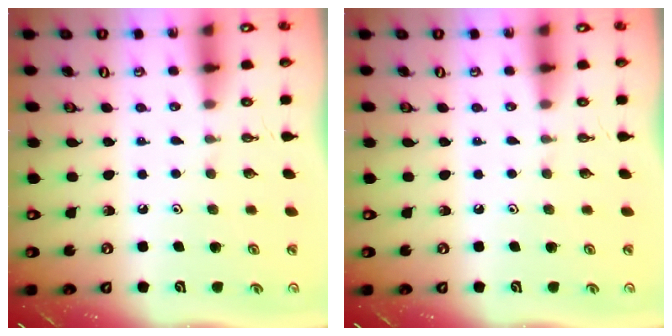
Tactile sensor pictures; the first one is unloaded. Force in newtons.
{"total": 0.0}